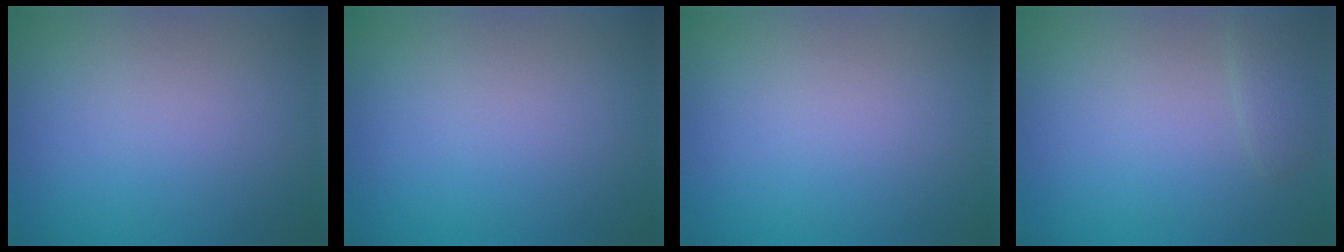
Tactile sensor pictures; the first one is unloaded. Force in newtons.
{"total": 0.0}
{"total": 0.0}
{"total": 1.0, "press": 1.0, "slide": 0.2}